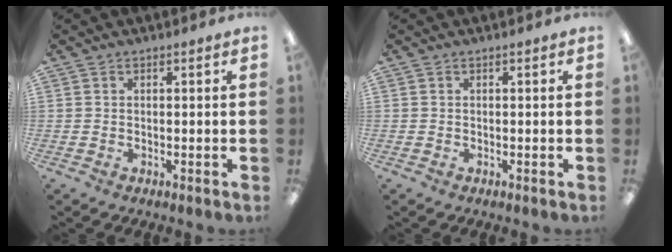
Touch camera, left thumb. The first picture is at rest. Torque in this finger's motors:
{"motor_torque": [0.00, 0.00, 0.12, -0.11, 0.00]}